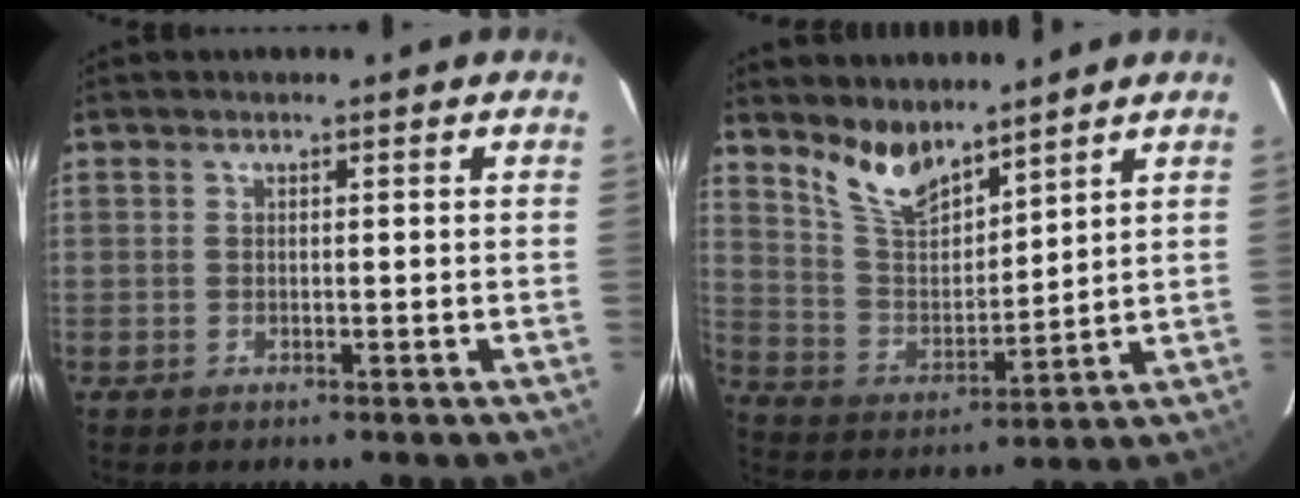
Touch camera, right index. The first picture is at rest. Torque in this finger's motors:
{"motor_torque": [0.26, 0.29, 0.16, 0.07]}